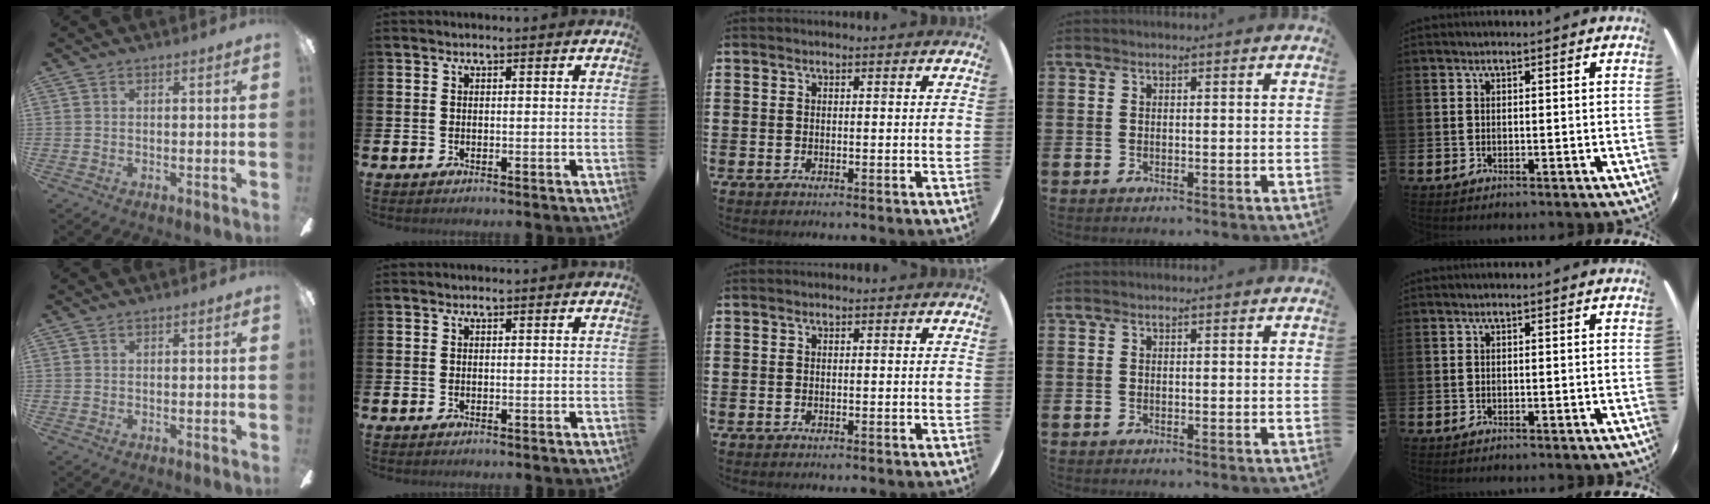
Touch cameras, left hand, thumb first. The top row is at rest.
{}